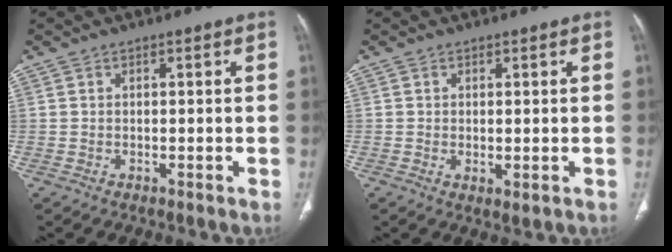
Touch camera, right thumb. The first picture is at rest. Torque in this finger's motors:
{"motor_torque": [-0.34, 0.12, -0.40, -0.15, 0.01]}